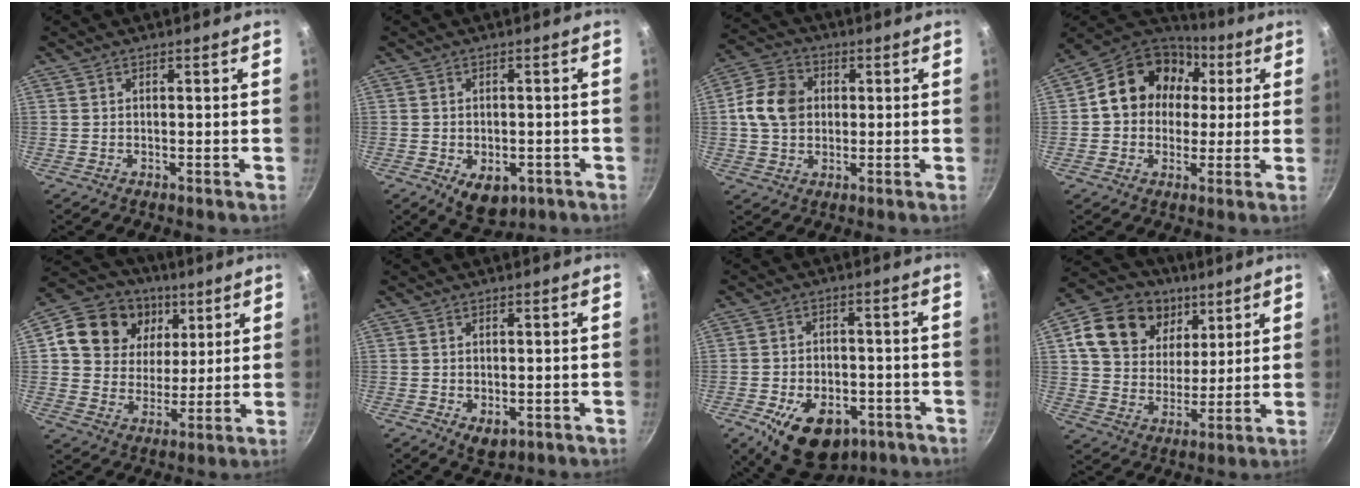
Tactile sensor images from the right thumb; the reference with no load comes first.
{"total": 7.2, "force": [-2.7, 4.6, 4.9], "torque": [-0.051, 0.003, -0.023]}
{"total": 10.0, "force": [0.9, 8.0, 6.0], "torque": [-0.093, 0.011, 0.004]}
{"total": 16.9, "force": [3.2, 13.8, 9.1], "torque": [-0.120, 0.030, 0.037]}
{"total": 16.5, "force": [5.9, 13.4, 7.5], "torque": [-0.101, -0.008, 0.095]}
{"total": 4.0, "force": [-1.0, 2.6, 2.9], "torque": [-0.040, -0.010, -0.008]}
{"total": 14.9, "force": [-6.9, 9.3, 9.4], "torque": [-0.124, 0.018, -0.091]}
{"total": 17.0, "force": [7.3, 13.1, 8.1], "torque": [-0.118, -0.018, 0.123]}